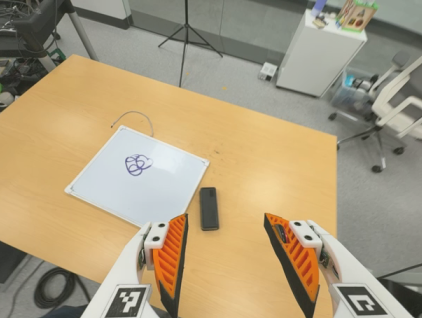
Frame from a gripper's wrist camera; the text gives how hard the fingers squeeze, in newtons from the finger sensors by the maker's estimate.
{"total": 0.0}